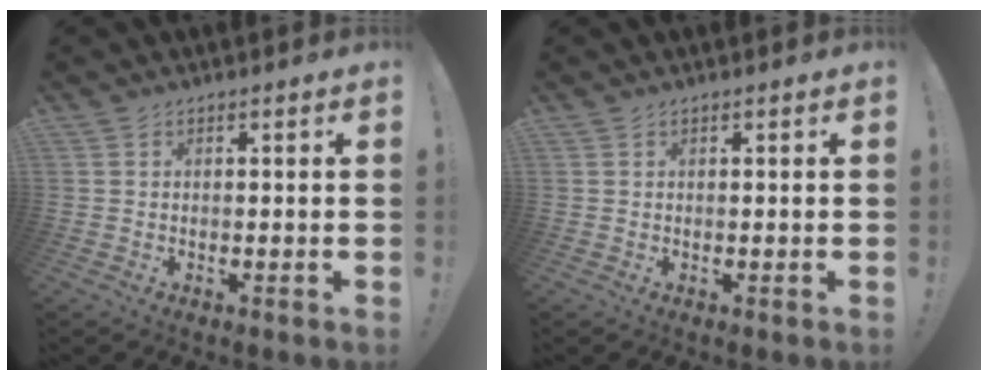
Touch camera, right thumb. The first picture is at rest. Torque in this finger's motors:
{"motor_torque": [0.00, -0.04, -0.04, 0.01, 0.03]}